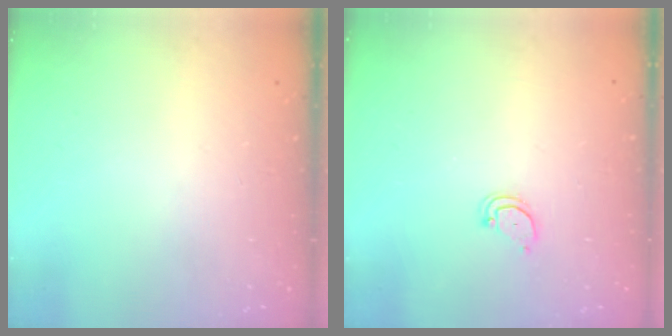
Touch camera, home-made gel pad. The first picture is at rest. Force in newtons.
{"total": 3.0, "press": 3.0, "slide": 0.3}